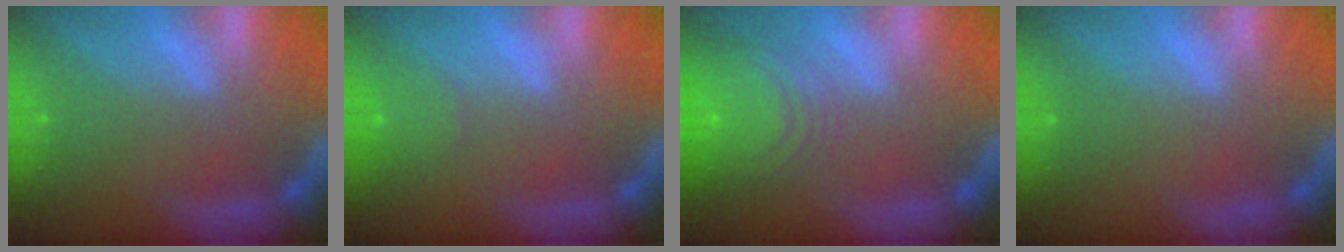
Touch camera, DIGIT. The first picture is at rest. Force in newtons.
{"total": 1.9}
{"total": 9.5}
{"total": 0.0}